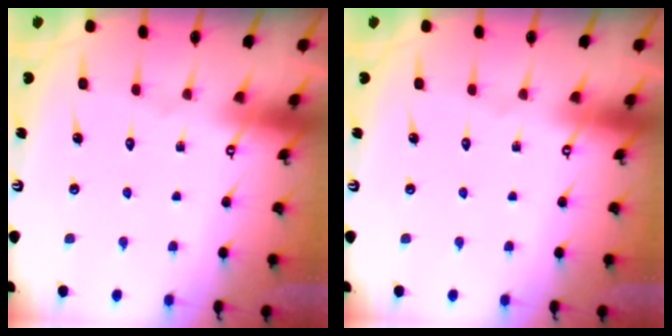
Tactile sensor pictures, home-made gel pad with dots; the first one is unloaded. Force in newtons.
{"total": 0.0}